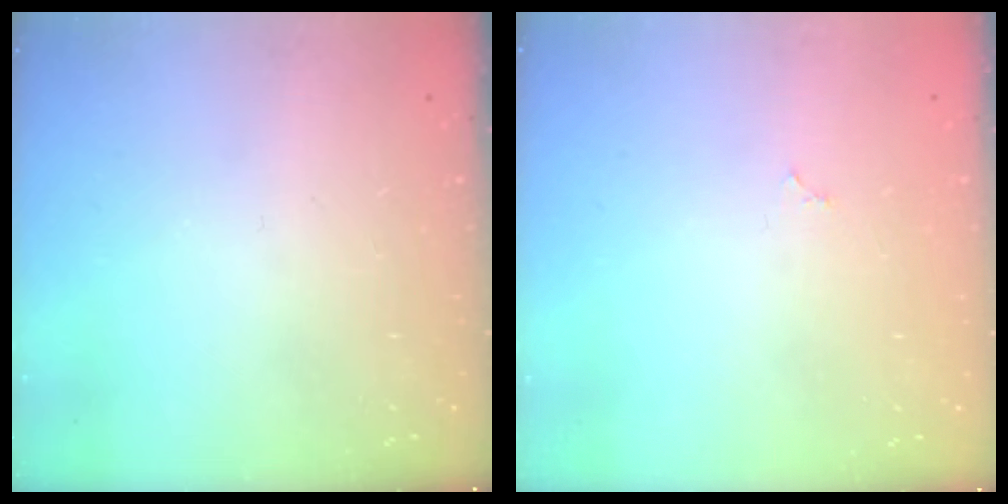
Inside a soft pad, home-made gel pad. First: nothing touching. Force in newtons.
{"total": 1.8, "press": 1.8, "slide": 0.3}